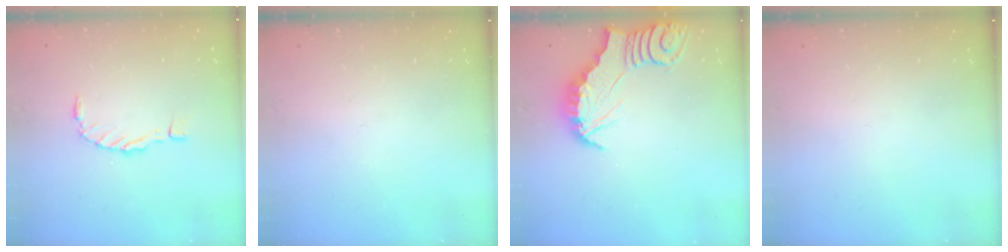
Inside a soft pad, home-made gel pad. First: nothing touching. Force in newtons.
{"total": 0.0}
{"total": 2.8, "press": 2.7, "slide": 0.3}
{"total": 0.0}